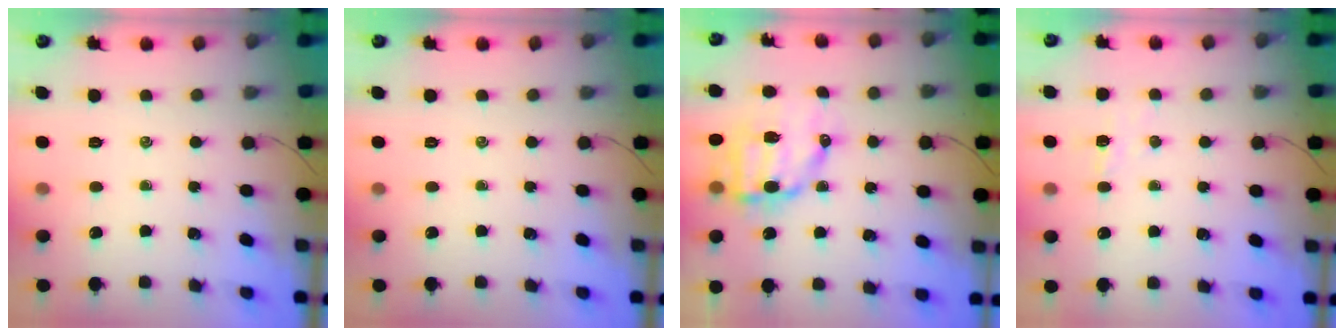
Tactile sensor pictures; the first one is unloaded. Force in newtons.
{"total": 0.0}
{"total": 11.0, "press": 10.8, "slide": 1.9}
{"total": 2.9, "press": 2.8, "slide": 0.8}